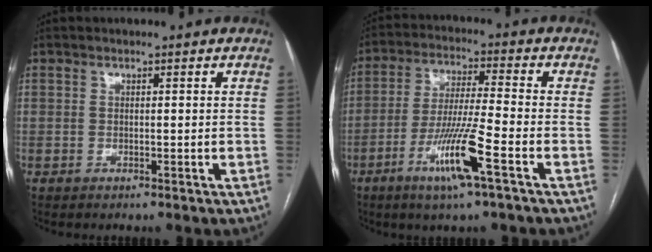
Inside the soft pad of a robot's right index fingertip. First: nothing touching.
{"total": 10.9, "force": [-5.1, -0.3, 9.6], "torque": [-0.188, -0.015, -0.098]}